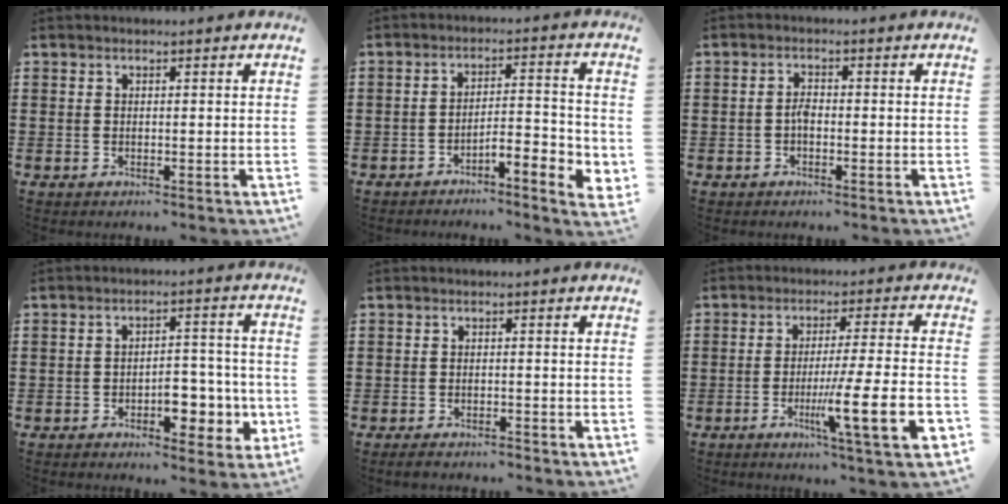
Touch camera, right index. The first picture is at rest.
{"total": 4.3, "force": [-3.2, 0.9, 2.8], "torque": [-0.048, 0.002, -0.063]}
{"total": 1.8, "force": [-0.7, 0.9, 1.4], "torque": [-0.028, 0.003, -0.014]}
{"total": 6.3, "force": [-2.6, 3.5, 4.6], "torque": [-0.051, 0.003, -0.049]}
{"total": 1.4, "force": [-1.4, 0.2, 0.2], "torque": [-0.009, -0.001, -0.029]}
{"total": 12.4, "force": [-4.2, 0.8, 11.6], "torque": [-0.194, -0.012, -0.075]}